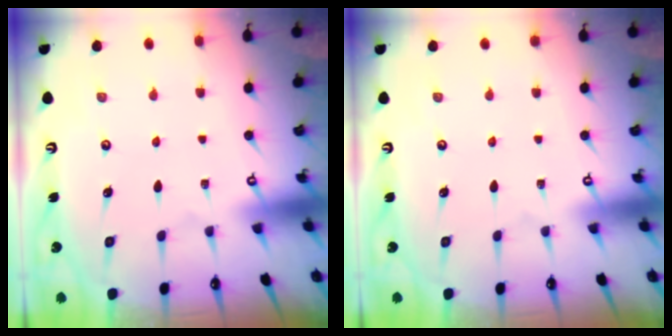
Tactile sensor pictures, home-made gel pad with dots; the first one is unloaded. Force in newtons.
{"total": 0.0}